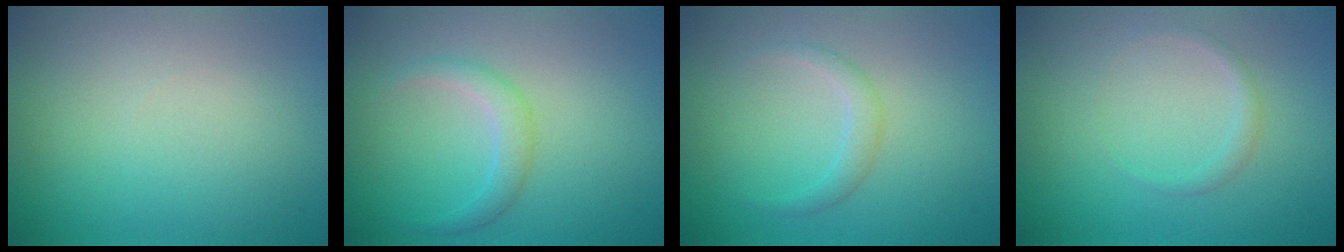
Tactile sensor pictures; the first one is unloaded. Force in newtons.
{"total": 1.7, "press": 1.7, "slide": 0.1}
{"total": 1.2, "press": 1.2, "slide": 0.0}
{"total": 1.0, "press": 1.0, "slide": 0.1}